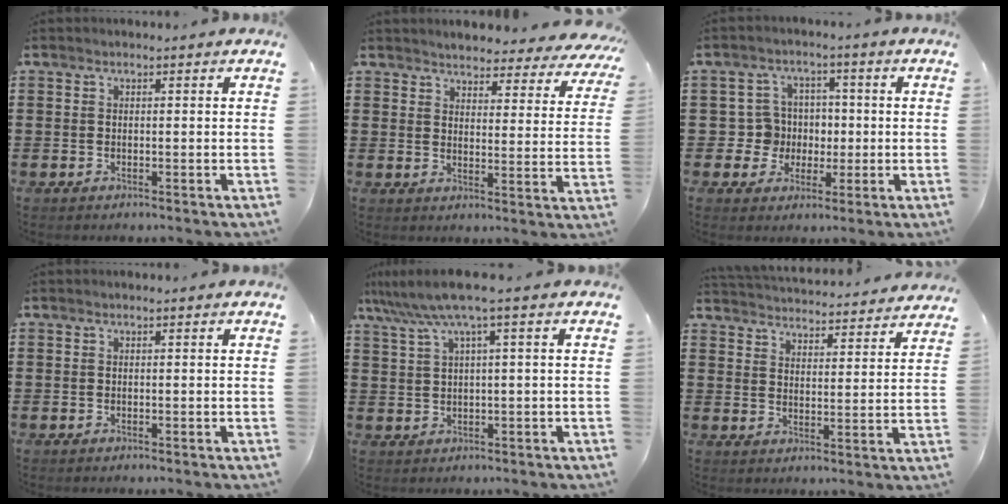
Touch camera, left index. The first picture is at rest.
{"total": 3.8, "force": [3.7, 0.2, 0.2], "torque": [-0.017, -0.030, 0.062]}
{"total": 5.7, "force": [-0.2, 5.7, 0.8], "torque": [-0.036, 0.010, -0.003]}
{"total": 0.0}
{"total": 5.4, "force": [2.3, -0.3, 4.8], "torque": [-0.106, -0.013, 0.035]}
{"total": 3.8, "force": [3.8, -0.4, -0.2], "torque": [-0.017, -0.033, 0.063]}